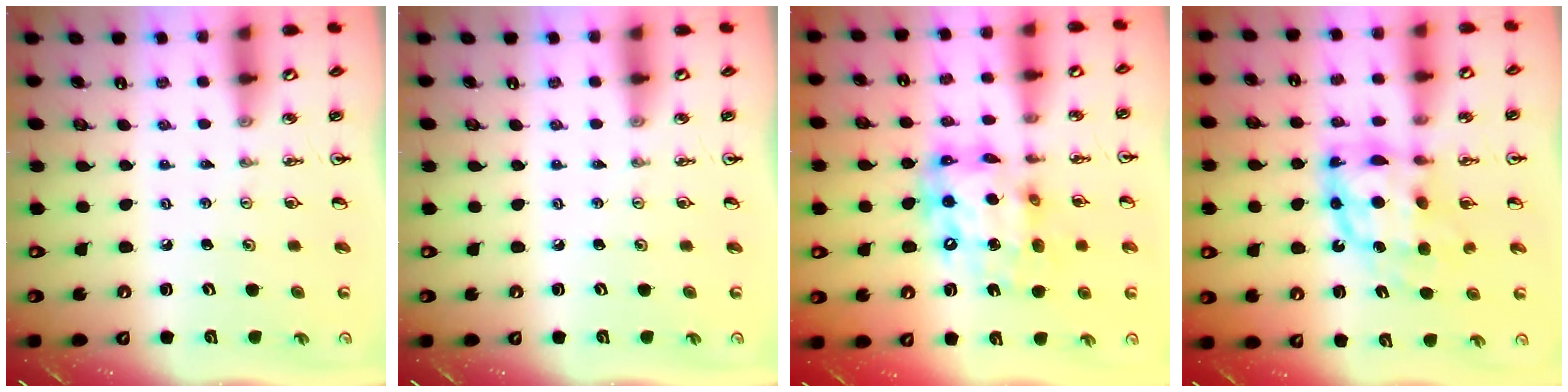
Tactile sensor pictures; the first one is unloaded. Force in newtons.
{"total": 0.0}
{"total": 15.4, "press": 15.4, "slide": 1.2}
{"total": 11.7, "press": 11.7, "slide": 0.9}